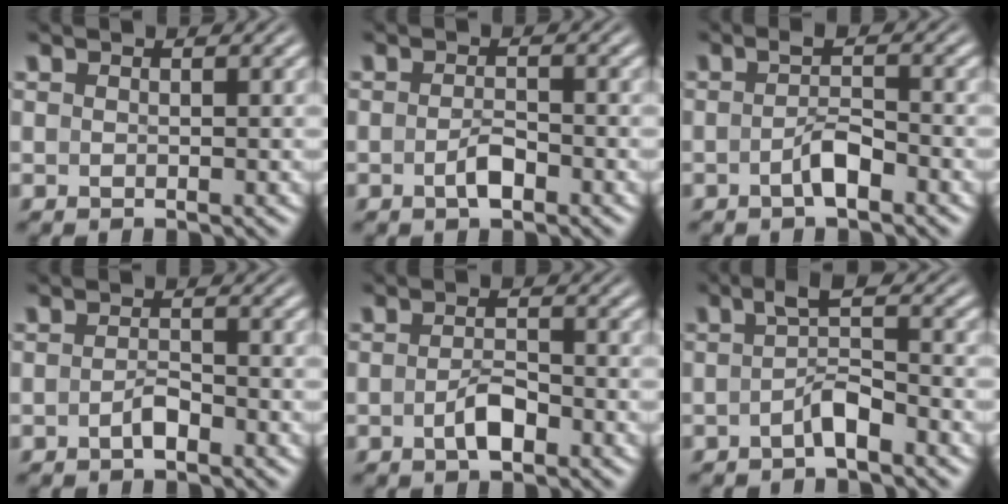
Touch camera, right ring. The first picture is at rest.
{"total": 1.7, "force": [-1.1, 0.2, 1.2], "torque": [-0.016, 0.000, -0.021]}
{"total": 2.1, "force": [-1.1, 0.4, 1.8], "torque": [-0.021, 0.003, -0.026]}
{"total": 1.5, "force": [-1.2, 0.2, 0.8], "torque": [-0.009, 0.003, -0.024]}
{"total": 2.4, "force": [-1.5, 0.6, 1.8], "torque": [-0.024, -0.003, -0.026]}
{"total": 2.0, "force": [-0.5, 0.1, 2.0], "torque": [-0.038, -0.004, -0.011]}